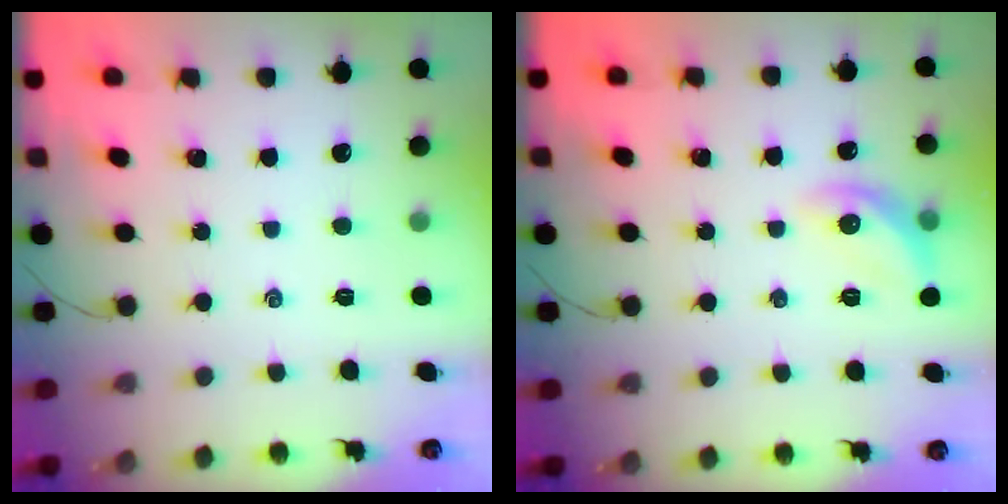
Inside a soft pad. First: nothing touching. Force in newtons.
{"total": 9.8, "press": 9.8, "slide": 0.2}